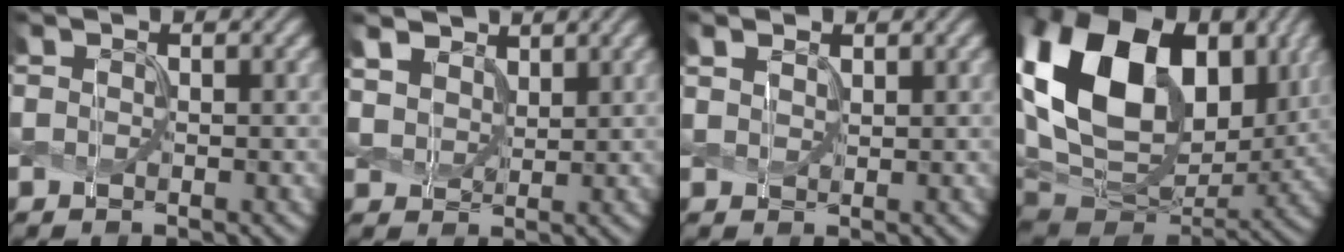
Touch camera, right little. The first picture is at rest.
{"total": 4.1, "force": [3.1, 2.2, 1.5], "torque": [-0.059, -0.002, 0.063]}
{"total": 1.4, "force": [1.1, 0.6, 0.7], "torque": [-0.019, 0.000, 0.027]}
{"total": 18.8, "force": [5.3, 13.2, 12.3], "torque": [-0.265, 0.010, 0.104]}